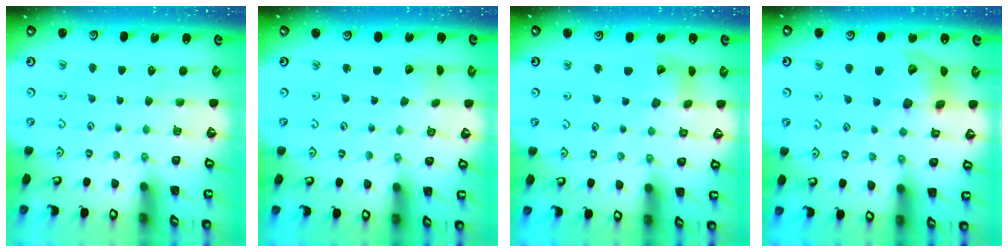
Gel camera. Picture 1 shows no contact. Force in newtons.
{"total": 2.6, "press": 2.6, "slide": 0.3}
{"total": 10.8, "press": 10.7, "slide": 1.5}
{"total": 13.4, "press": 13.3, "slide": 2.0}